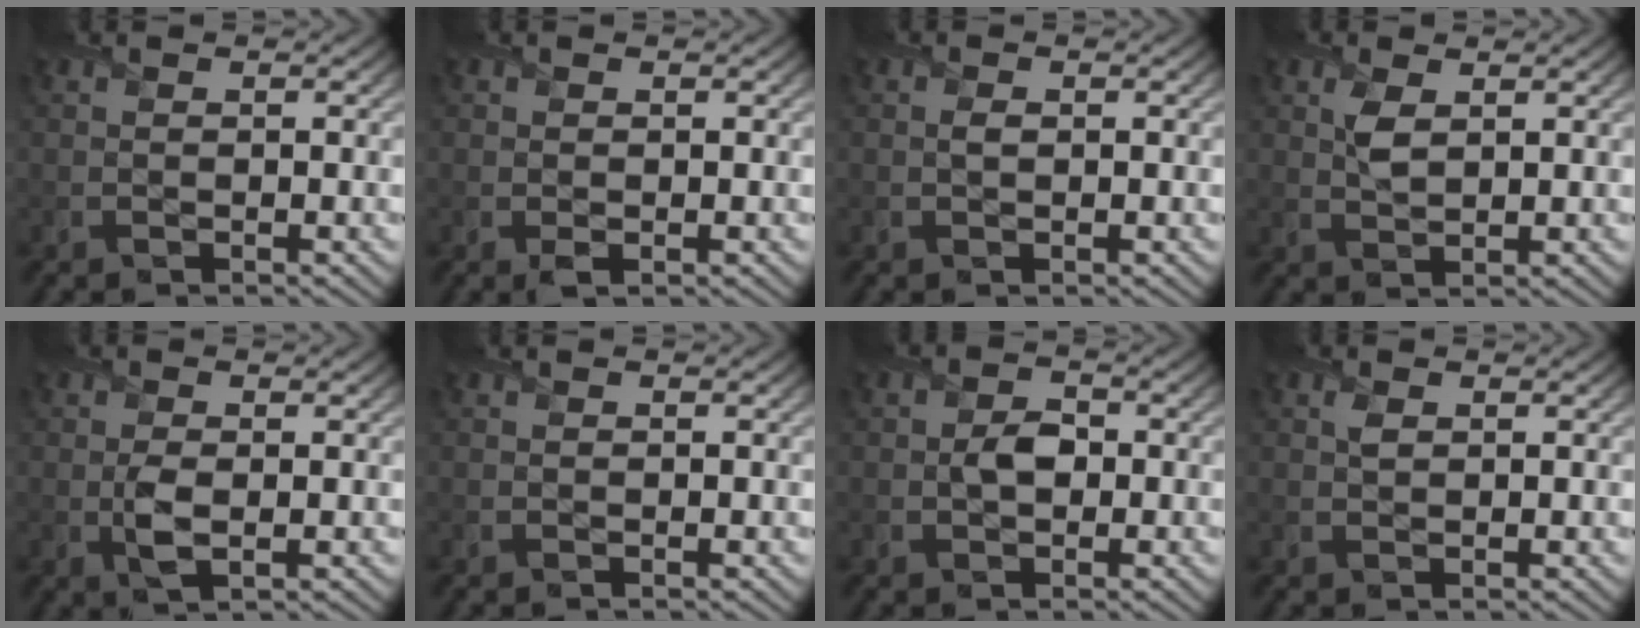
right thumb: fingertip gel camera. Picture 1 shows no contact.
{"total": 1.1, "force": [-0.2, 0.8, 0.8], "torque": [-0.017, -0.008, -0.005]}
{"total": 0.9, "force": [0.1, 0.7, 0.6], "torque": [-0.014, -0.002, 0.000]}
{"total": 2.7, "force": [1.1, 1.4, 2.0], "torque": [-0.050, 0.001, 0.023]}
{"total": 2.7, "force": [-0.2, 1.6, 2.2], "torque": [-0.051, -0.007, -0.002]}
{"total": 0.0}
{"total": 2.8, "force": [-0.2, 2.1, 1.8], "torque": [-0.037, -0.002, -0.009]}
{"total": 1.2, "force": [0.6, 0.8, 0.7], "torque": [-0.020, 0.002, 0.010]}